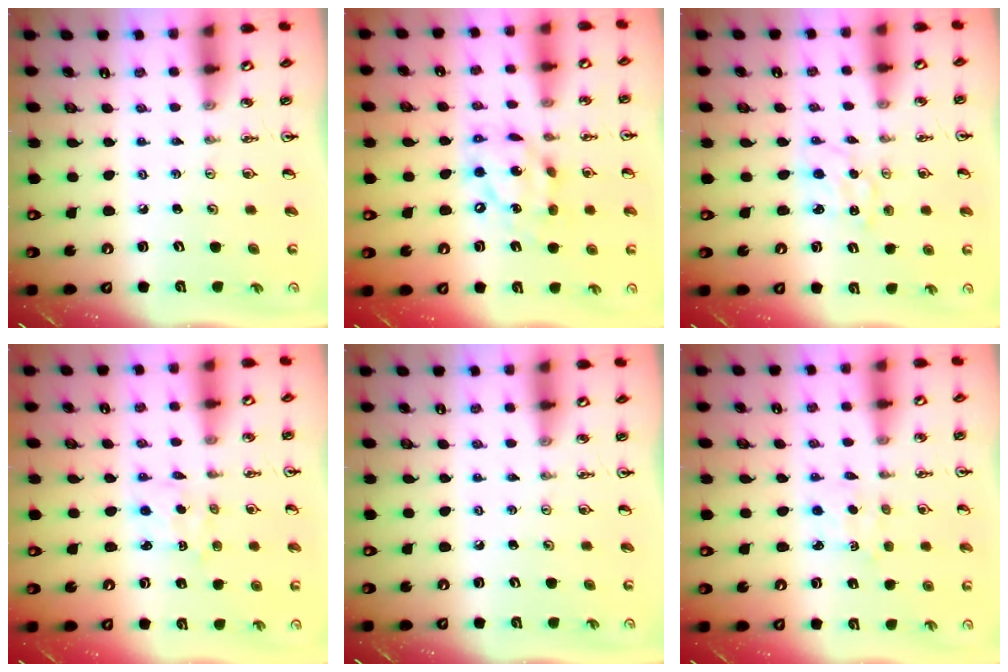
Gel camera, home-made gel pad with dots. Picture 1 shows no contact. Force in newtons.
{"total": 14.3, "press": 14.2, "slide": 1.7}
{"total": 1.7, "press": 1.7, "slide": 0.3}
{"total": 2.8, "press": 2.8, "slide": 0.4}
{"total": 0.0}
{"total": 2.3, "press": 2.3, "slide": 0.3}